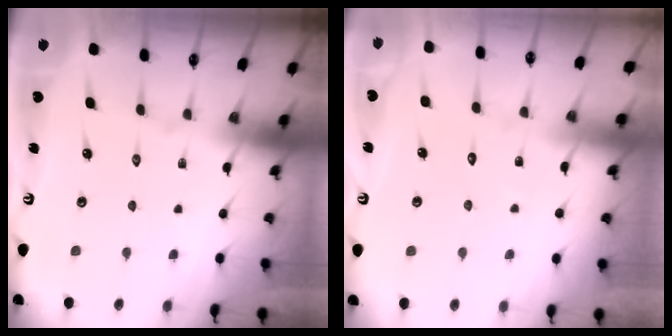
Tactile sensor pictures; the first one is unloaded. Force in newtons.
{"total": 4.9, "press": 4.8, "slide": 0.5}